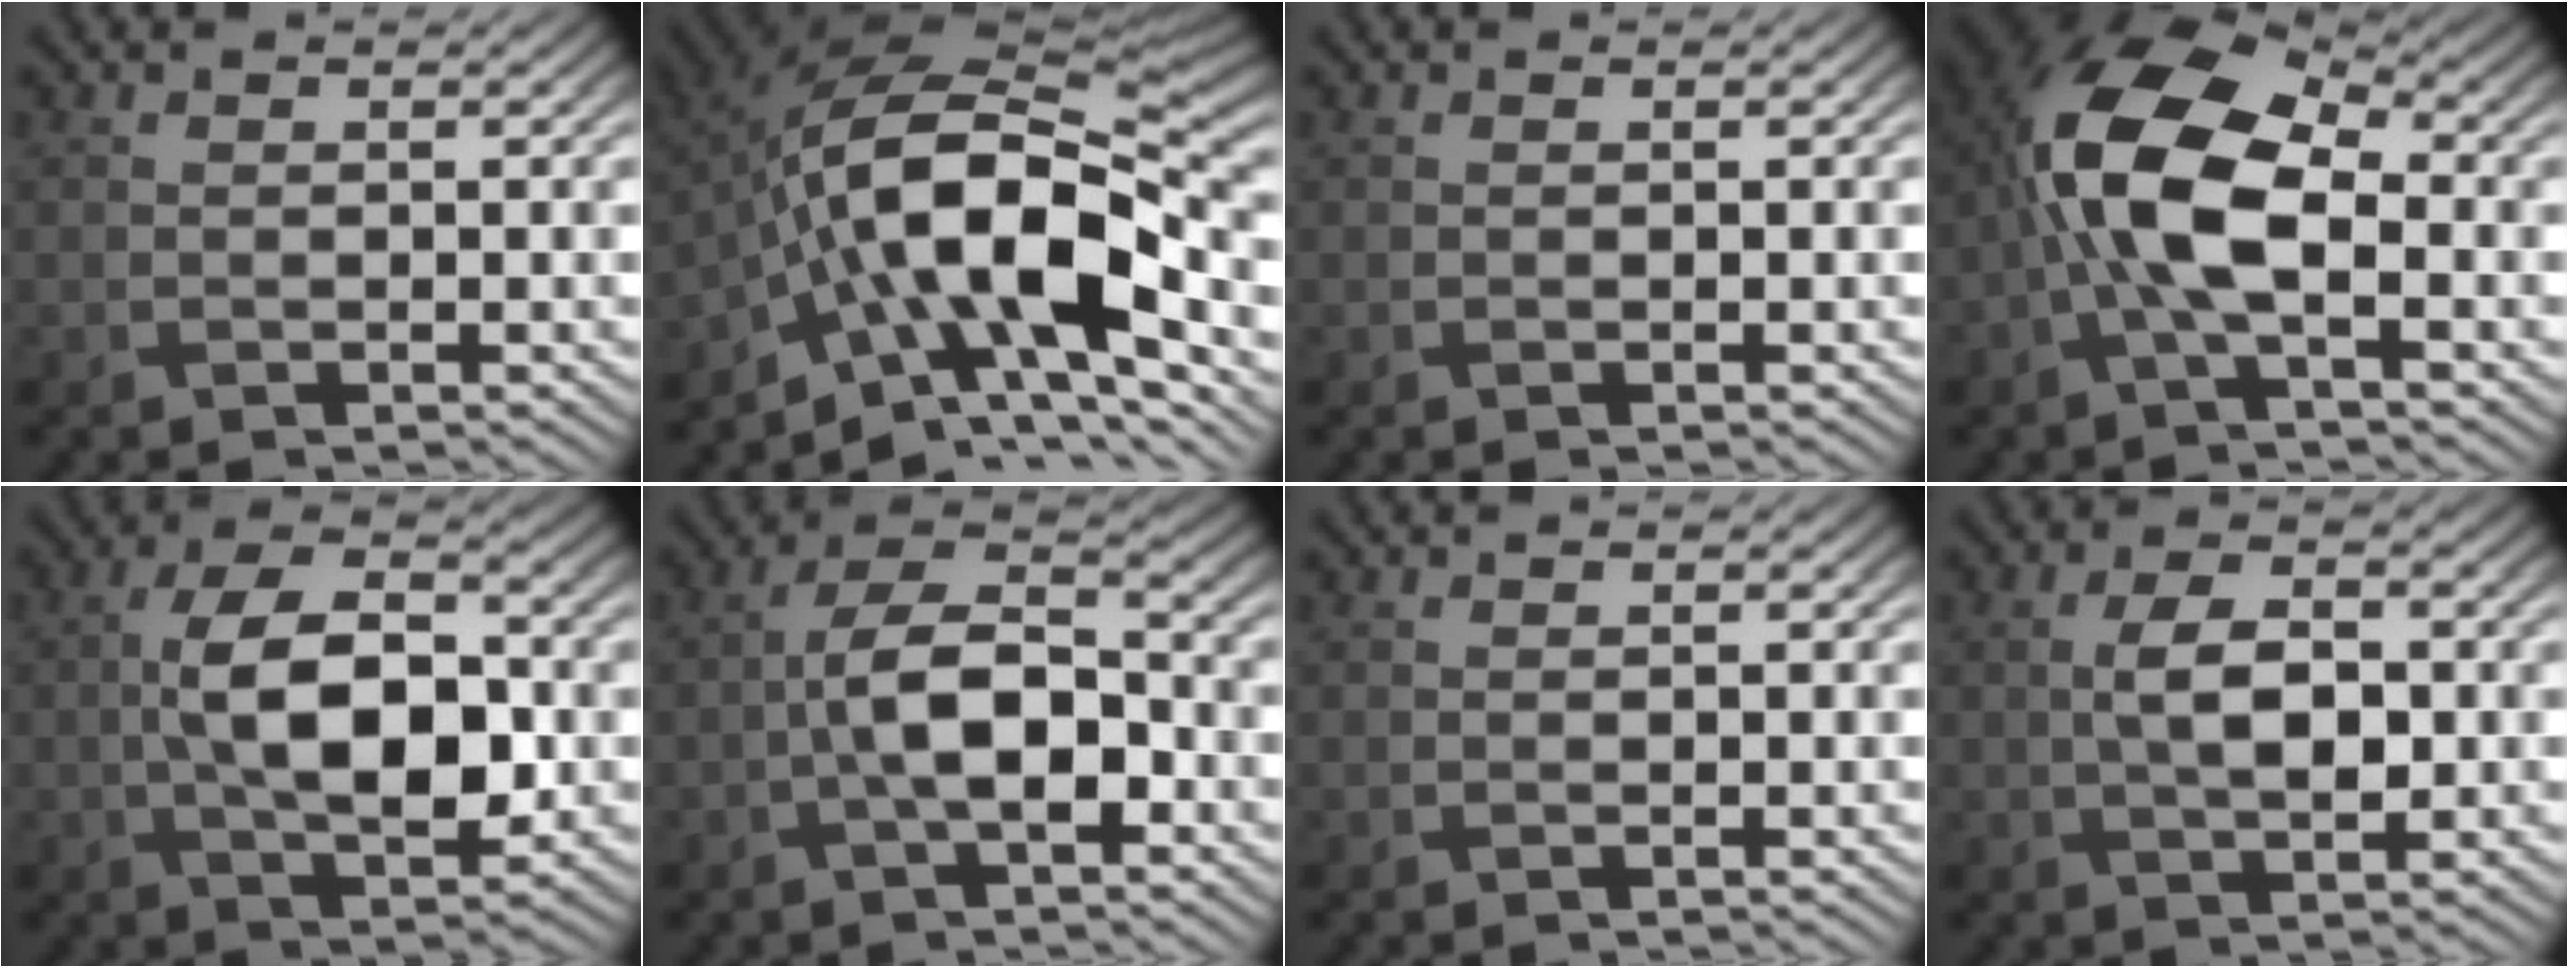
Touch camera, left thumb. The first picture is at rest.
{"total": 16.2, "force": [-5.0, 8.1, 13.1], "torque": [-0.225, -0.001, -0.099]}
{"total": 0.0}
{"total": 11.5, "force": [-1.1, 5.3, 10.1], "torque": [-0.216, 0.020, -0.033]}
{"total": 10.9, "force": [-0.9, 5.6, 9.3], "torque": [-0.177, 0.004, -0.018]}
{"total": 8.6, "force": [-2.3, 4.0, 7.2], "torque": [-0.132, 0.020, -0.050]}
{"total": 0.0}
{"total": 5.3, "force": [0.0, 2.6, 4.6], "torque": [-0.098, 0.004, 0.002]}